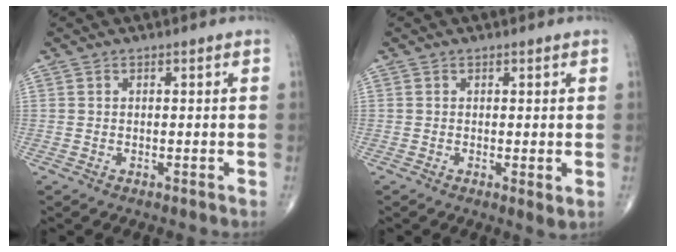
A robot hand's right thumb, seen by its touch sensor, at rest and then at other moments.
{"total": 1.8, "force": [0.1, 0.5, 1.7], "torque": [-0.027, -0.009, -0.001]}